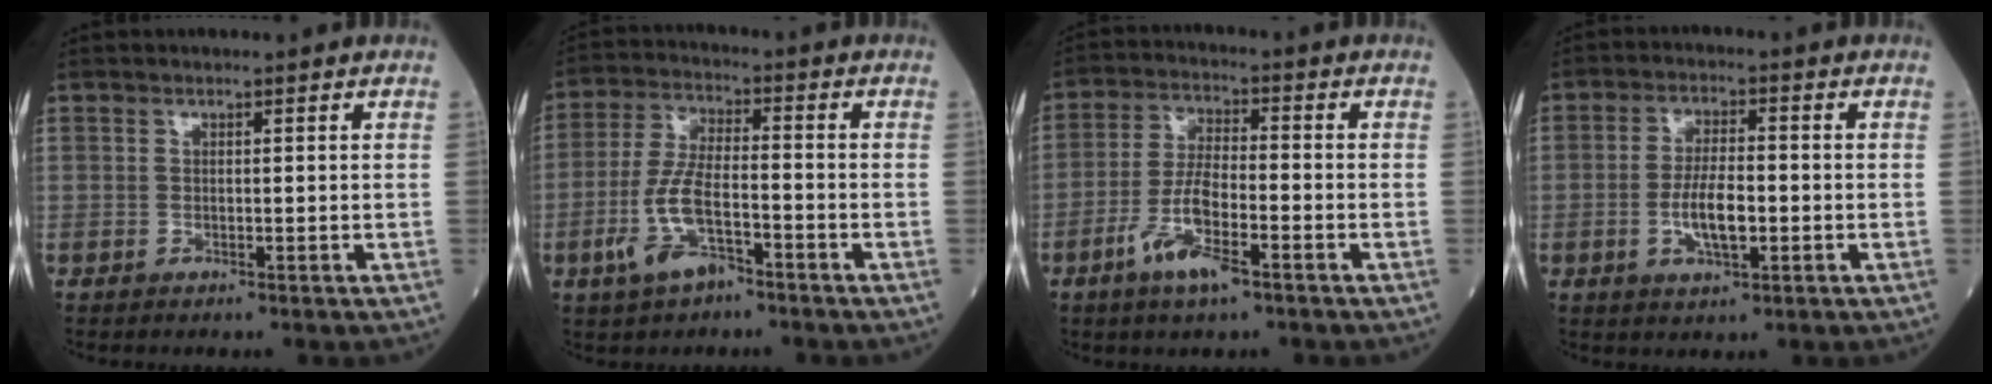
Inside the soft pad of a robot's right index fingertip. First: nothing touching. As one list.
[{"total": 8.6, "force": [-4.2, 2.7, 6.9], "torque": [-0.153, -0.003, -0.082]}, {"total": 8.5, "force": [-4.3, 1.7, 7.1], "torque": [-0.144, -0.009, -0.082]}, {"total": 6.5, "force": [-1.6, 2.0, 6.0], "torque": [-0.121, 0.001, -0.028]}]